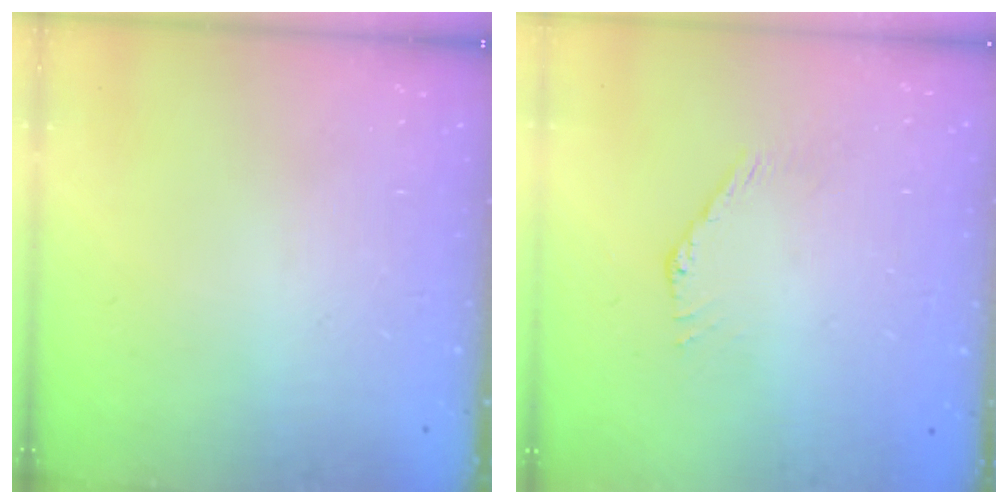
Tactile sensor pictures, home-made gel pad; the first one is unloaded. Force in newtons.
{"total": 2.6, "press": 2.6, "slide": 0.1}